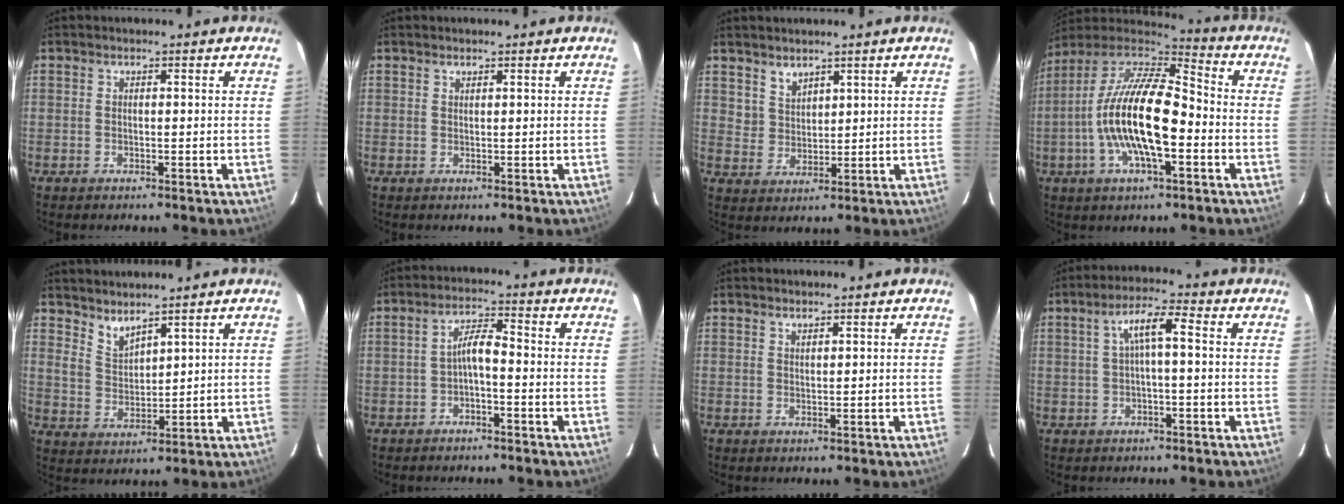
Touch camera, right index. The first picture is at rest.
{"total": 0.5, "force": [0.5, 0.1, 0.1], "torque": [-0.001, 0.001, 0.010]}
{"total": 4.0, "force": [3.1, 2.5, 0.4], "torque": [-0.001, 0.009, 0.067]}
{"total": 19.2, "force": [-4.0, 6.9, 17.5], "torque": [-0.335, -0.006, -0.082]}
{"total": 4.7, "force": [4.1, 1.4, 1.7], "torque": [-0.029, -0.005, 0.086]}
{"total": 3.4, "force": [-1.5, 0.8, 3.0], "torque": [-0.061, 0.012, -0.026]}
{"total": 1.0, "force": [0.9, 0.3, 0.3], "torque": [-0.006, 0.001, 0.017]}
{"total": 5.3, "force": [0.5, 1.0, 5.2], "torque": [-0.097, 0.015, 0.014]}